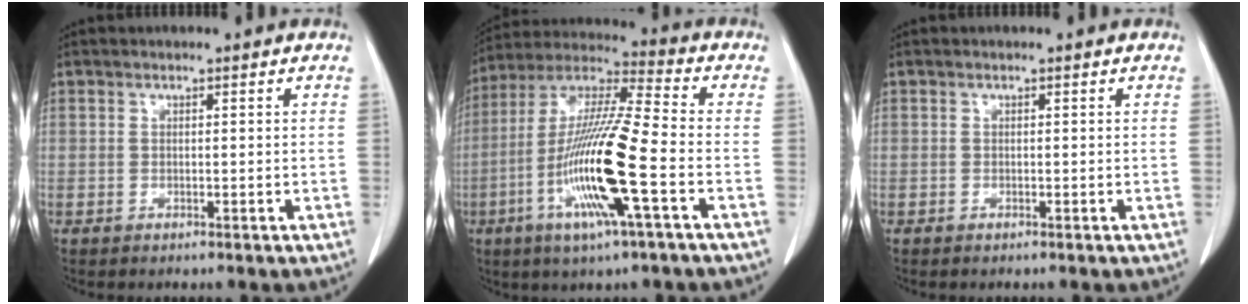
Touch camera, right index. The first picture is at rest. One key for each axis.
{"total": 17.0, "fx": -5.2, "fy": 0.4, "fz": 16.2, "tx": -0.327, "ty": -0.014, "tz": -0.106}
{"total": 0.0}